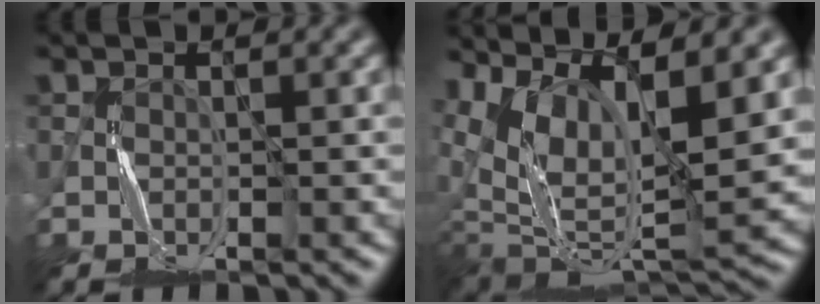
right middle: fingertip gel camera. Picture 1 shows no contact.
{"total": 10.7, "force": [4.9, 4.9, 8.2], "torque": [-0.163, 0.004, 0.105]}